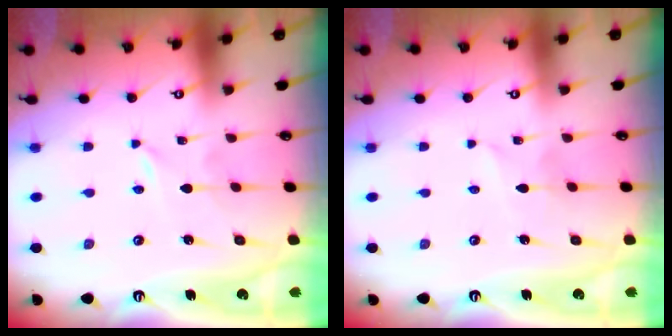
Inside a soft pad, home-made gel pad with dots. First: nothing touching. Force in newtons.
{"total": 1.9, "press": 1.9, "slide": 0.2}